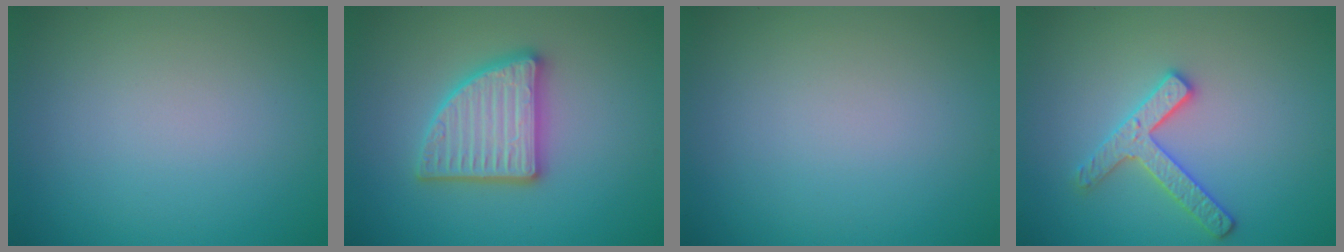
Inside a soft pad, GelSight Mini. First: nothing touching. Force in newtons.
{"total": 4.9, "press": 4.8, "slide": 0.7}
{"total": 0.0}
{"total": 2.9, "press": 2.8, "slide": 0.6}